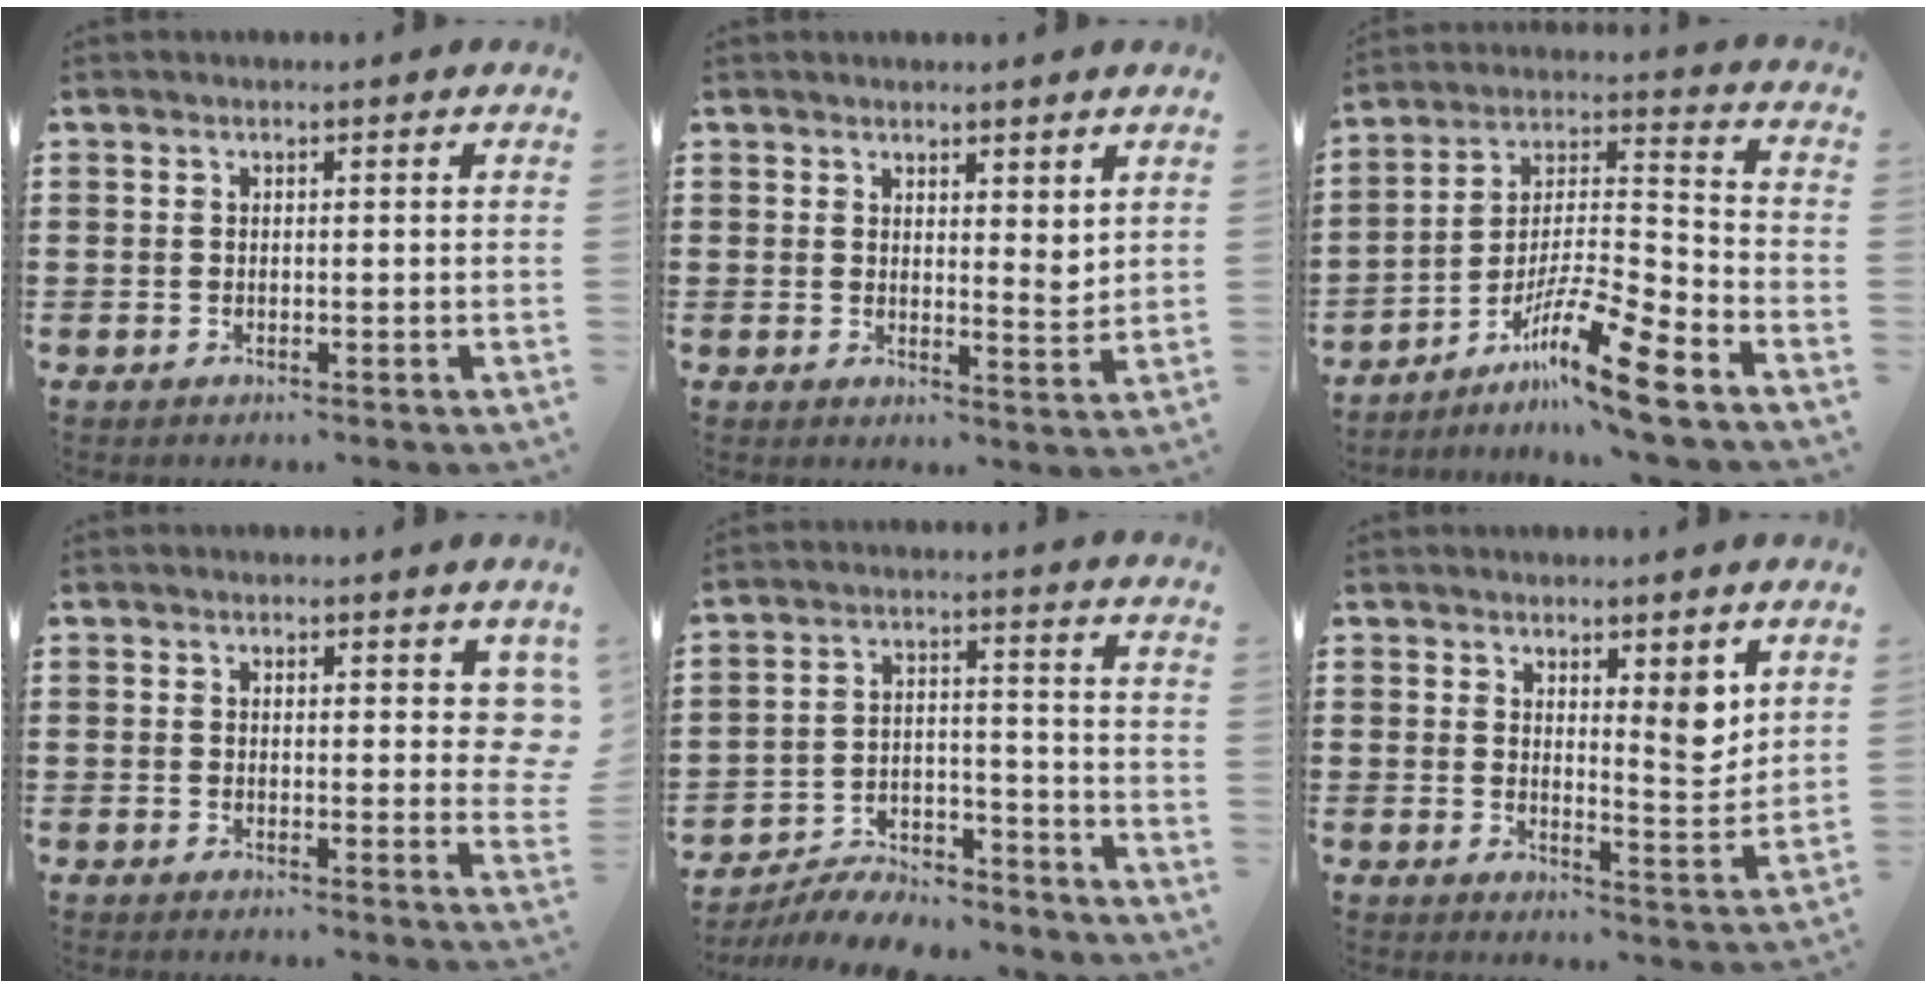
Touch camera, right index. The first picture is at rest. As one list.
[{"total": 3.0, "force": [2.6, 1.0, 0.9], "torque": [-0.016, -0.004, 0.048]}, {"total": 12.9, "force": [-9.0, 1.3, 9.1], "torque": [-0.164, 0.018, -0.171]}, {"total": 5.4, "force": [3.8, 1.8, 3.5], "torque": [-0.048, -0.015, 0.065]}, {"total": 6.5, "force": [-6.3, 1.1, 1.1], "torque": [-0.020, 0.018, -0.124]}, {"total": 5.8, "force": [3.9, 2.1, 3.8], "torque": [-0.059, -0.015, 0.065]}]